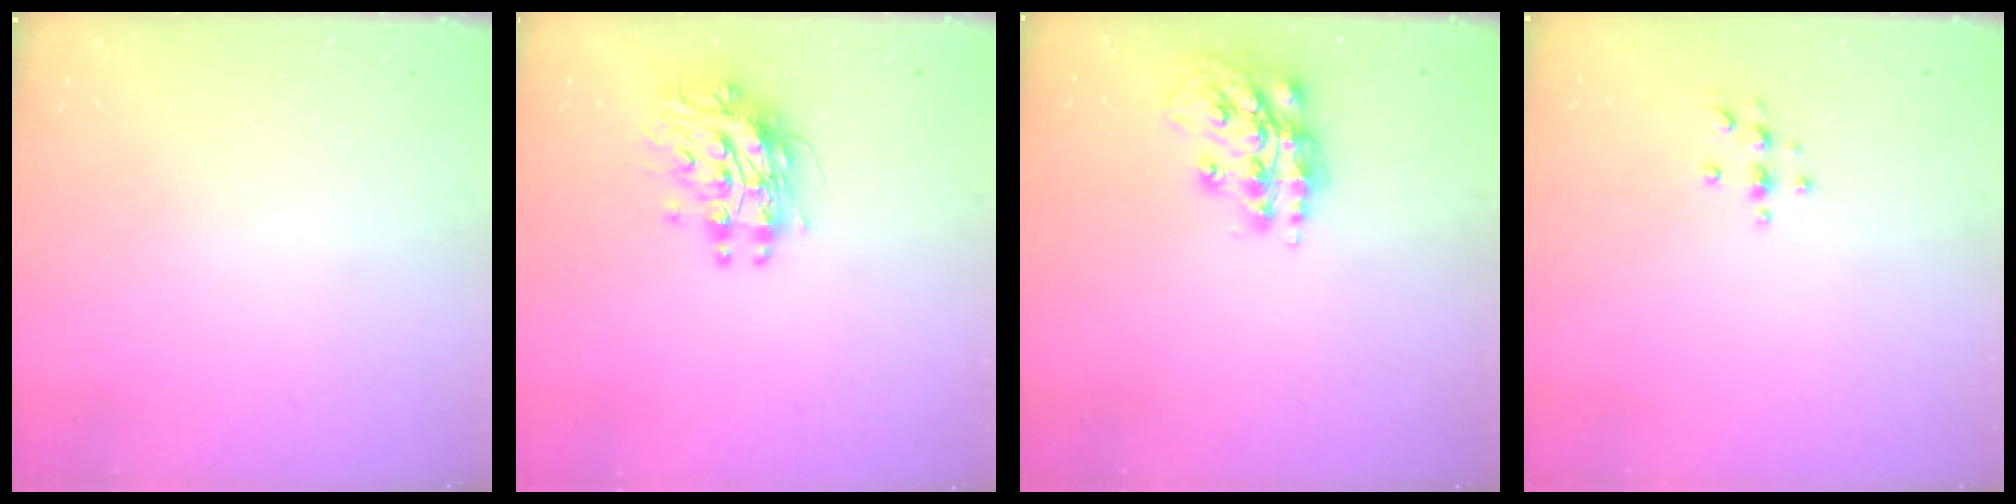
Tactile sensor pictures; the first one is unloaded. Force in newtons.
{"total": 9.7, "press": 9.6, "slide": 0.9}
{"total": 15.1, "press": 15.0, "slide": 1.0}
{"total": 3.3, "press": 3.3, "slide": 0.4}